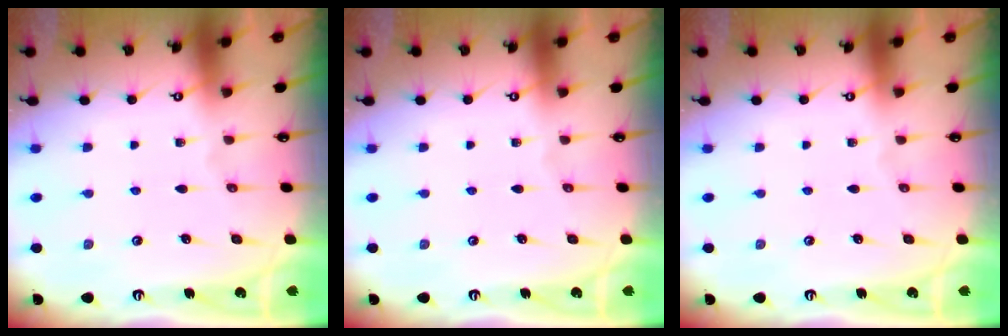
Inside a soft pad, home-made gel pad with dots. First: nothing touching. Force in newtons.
{"total": 0.0}
{"total": 0.0}